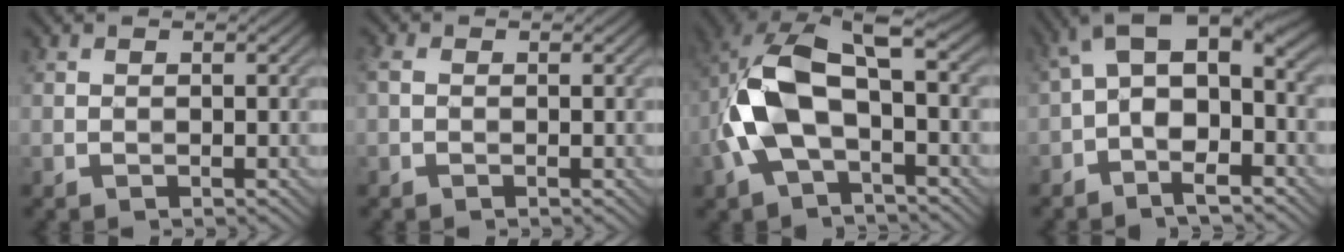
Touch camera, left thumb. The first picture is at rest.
{"total": 1.4, "force": [-0.2, 0.9, 1.1], "torque": [-0.033, 0.004, -0.010]}
{"total": 11.6, "force": [-1.4, 6.1, 9.8], "torque": [-0.231, 0.012, -0.035]}
{"total": 12.2, "force": [-0.8, 6.0, 10.6], "torque": [-0.188, 0.023, -0.022]}